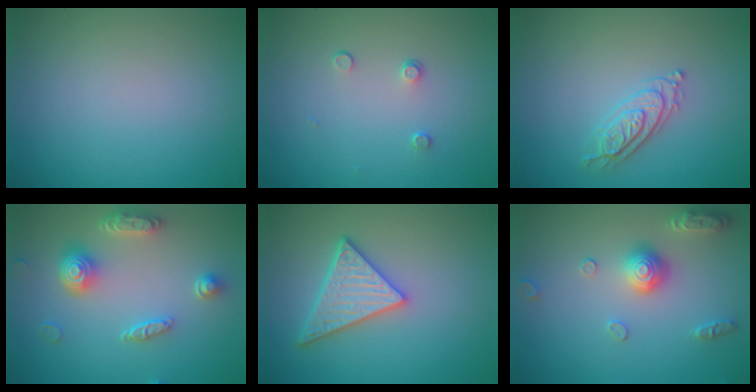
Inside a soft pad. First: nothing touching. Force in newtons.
{"total": 0.9, "press": 0.6, "slide": 0.6}
{"total": 2.4, "press": 2.3, "slide": 0.5}
{"total": 4.6, "press": 3.7, "slide": 2.8}
{"total": 4.1, "press": 3.8, "slide": 1.6}
{"total": 2.9, "press": 2.9, "slide": 0.2}